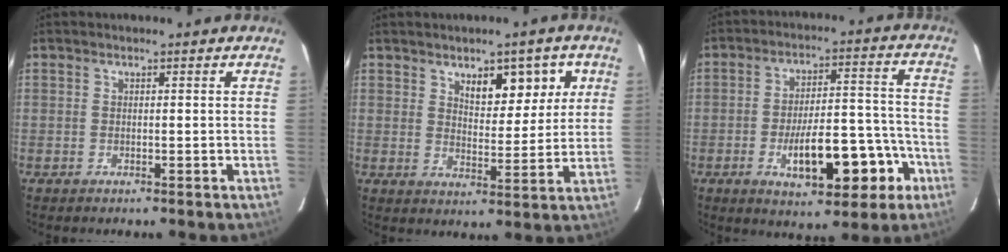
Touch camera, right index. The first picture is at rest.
{"total": 7.9, "force": [3.8, 3.6, 5.9], "torque": [-0.076, 0.007, 0.059]}
{"total": 14.2, "force": [-5.8, 5.0, 12.0], "torque": [-0.177, 0.026, -0.076]}